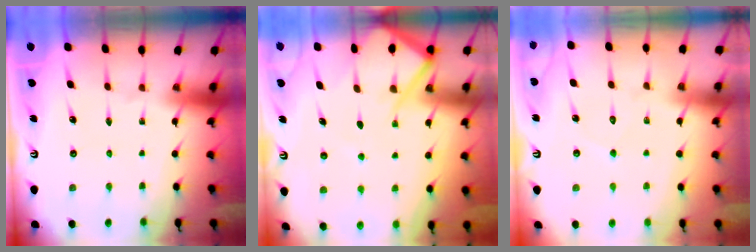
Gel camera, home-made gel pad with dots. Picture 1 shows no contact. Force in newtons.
{"total": 7.7, "press": 7.6, "slide": 0.9}
{"total": 5.1, "press": 5.0, "slide": 0.6}